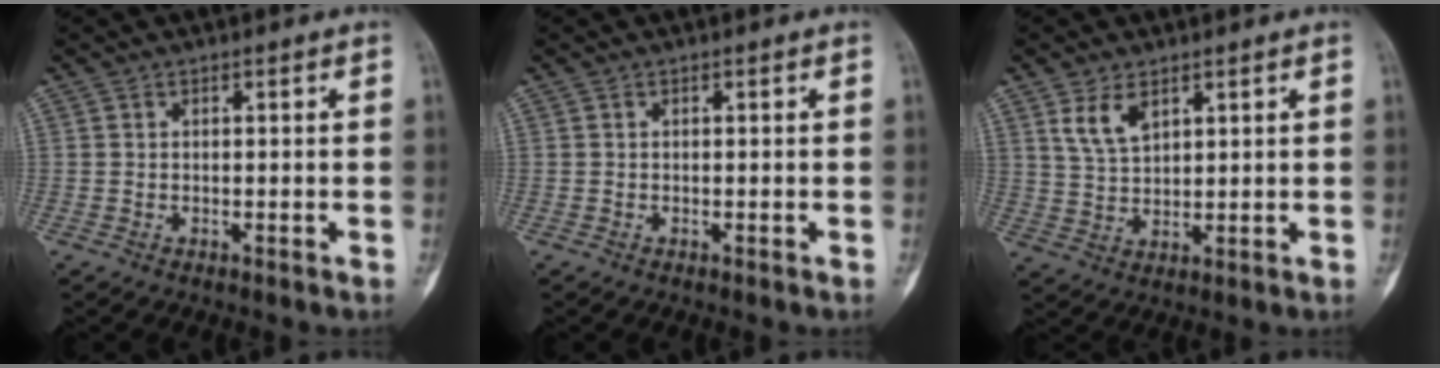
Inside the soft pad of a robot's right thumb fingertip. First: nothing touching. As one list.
[{"total": 0.0}, {"total": 5.7, "force": [3.1, 3.1, 3.6], "torque": [-0.060, -0.016, 0.068]}]